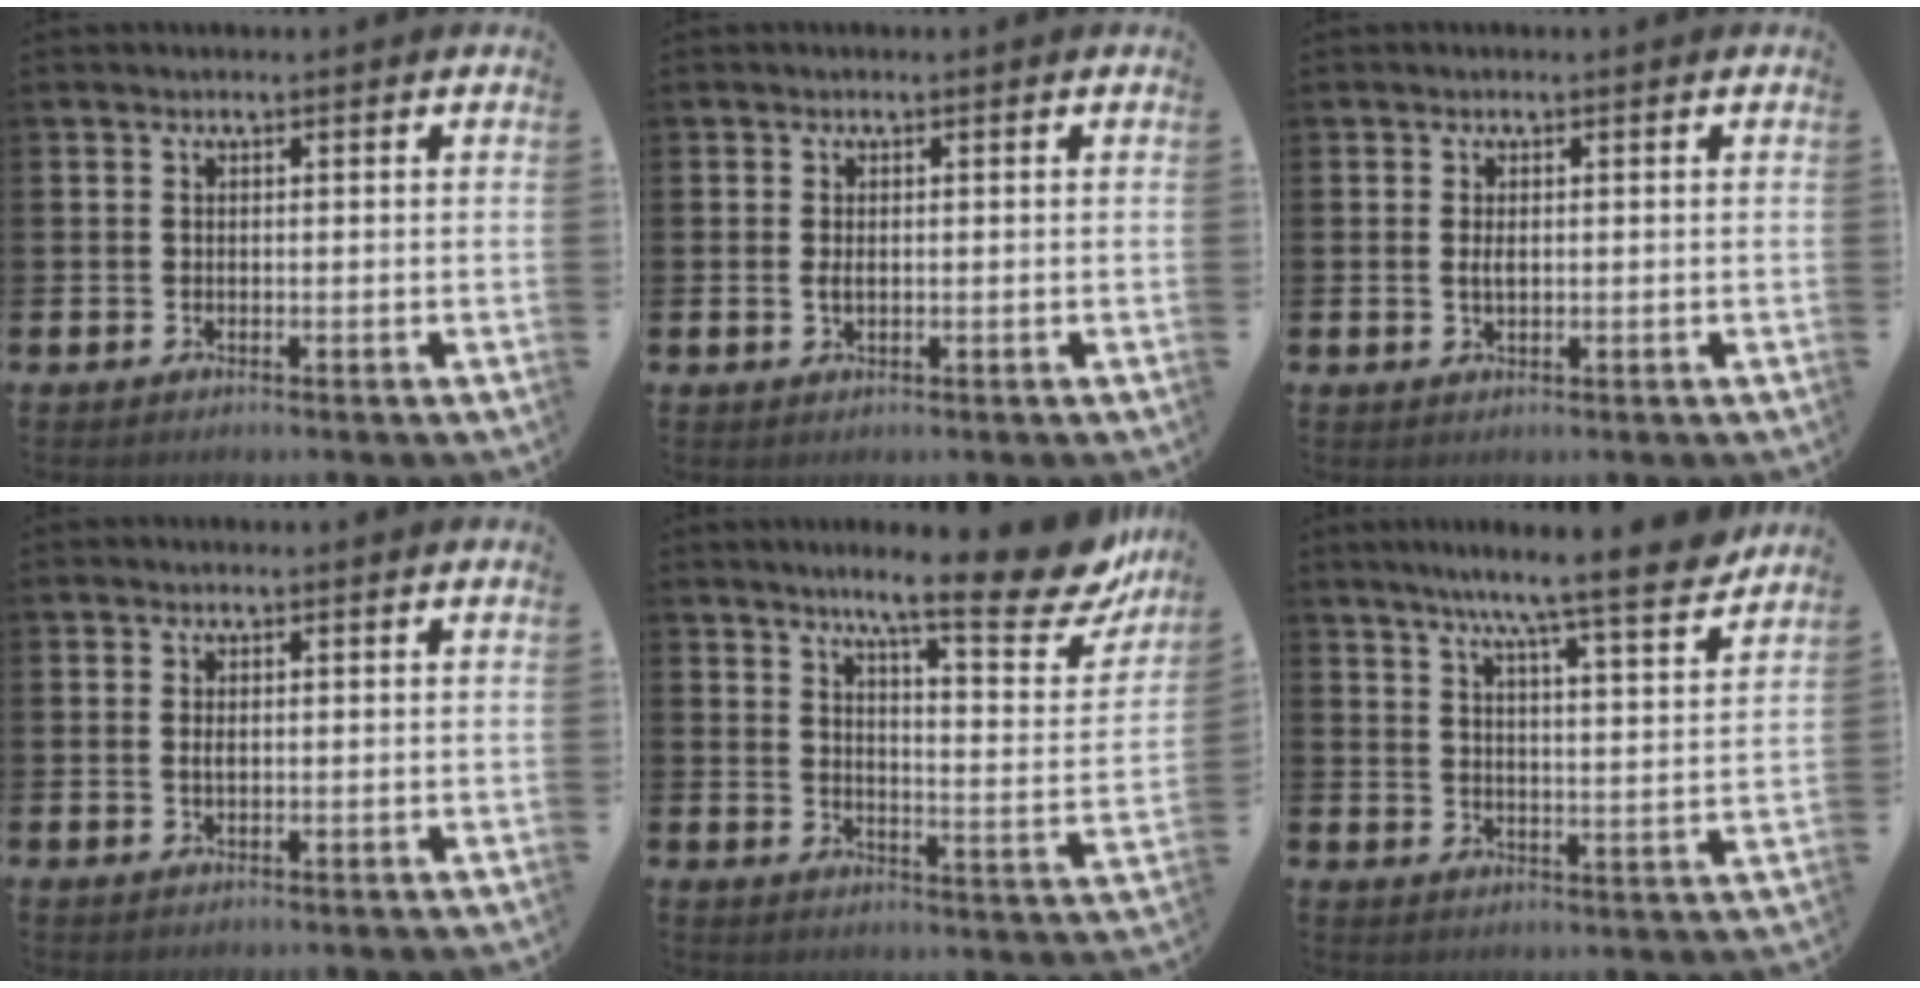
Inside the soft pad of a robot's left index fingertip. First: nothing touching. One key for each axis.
{"total": 1.1, "fx": 0.1, "fy": 0.6, "fz": 1.0, "tx": -0.018, "ty": 0.004, "tz": -0.001}
{"total": 1.4, "fx": 0.2, "fy": 0.7, "fz": 1.2, "tx": -0.025, "ty": 0.004, "tz": 0.002}
{"total": 0.8, "fx": 0.2, "fy": 0.3, "fz": 0.7, "tx": -0.012, "ty": 0.003, "tz": 0.001}
{"total": 12.8, "fx": 9.7, "fy": 2.3, "fz": 8.0, "tx": -0.127, "ty": -0.064, "tz": 0.152}
{"total": 9.0, "fx": 8.0, "fy": -0.2, "fz": 4.1, "tx": -0.095, "ty": -0.050, "tz": 0.136}